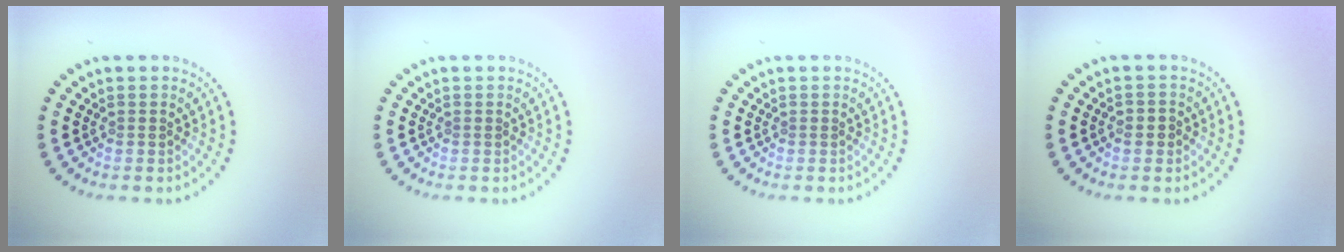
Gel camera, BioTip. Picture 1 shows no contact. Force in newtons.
{"total": 0.0}
{"total": 0.0}
{"total": 1.2, "press": 1.1, "slide": 0.4}